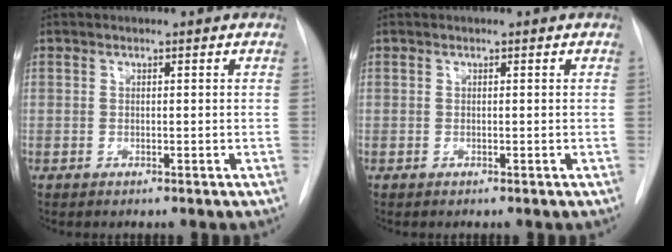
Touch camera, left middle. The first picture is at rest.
{"total": 0.0}